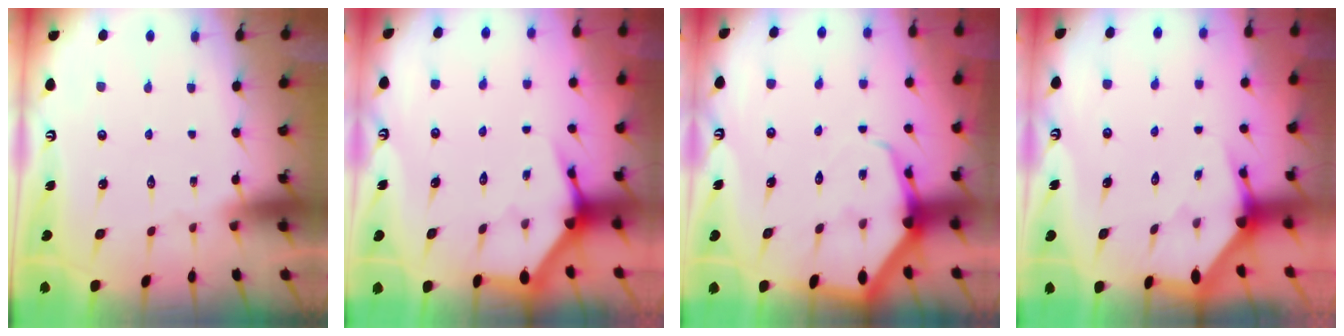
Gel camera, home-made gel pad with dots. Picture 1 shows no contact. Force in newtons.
{"total": 3.7, "press": 3.6, "slide": 0.5}
{"total": 6.7, "press": 6.6, "slide": 0.8}
{"total": 2.9, "press": 2.9, "slide": 0.2}